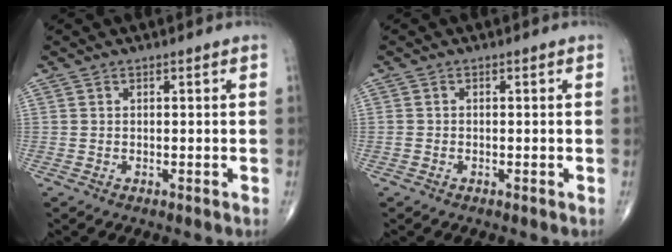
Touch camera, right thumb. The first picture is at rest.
{"total": 0.6, "force": [-0.2, 0.5, 0.3], "torque": [-0.010, 0.001, -0.004]}